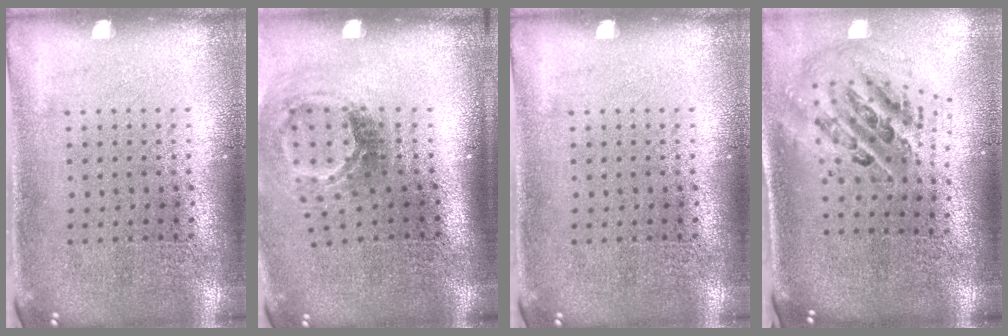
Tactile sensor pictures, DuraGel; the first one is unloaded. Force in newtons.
{"total": 1.9, "press": 1.2, "slide": 1.5}
{"total": 0.0}
{"total": 1.7, "press": 1.4, "slide": 1.0}